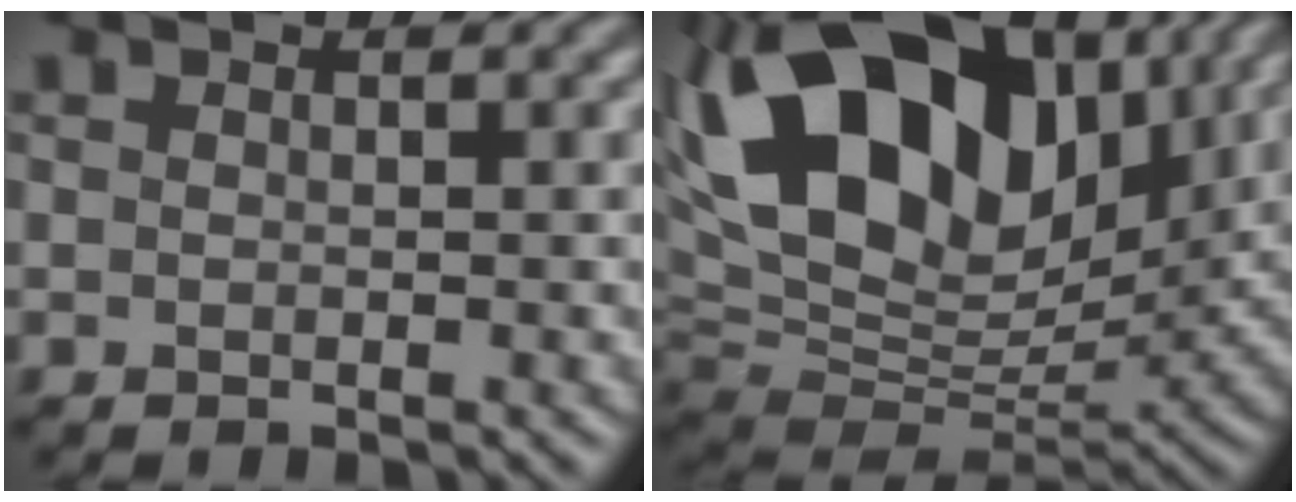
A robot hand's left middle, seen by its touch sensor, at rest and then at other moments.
{"total": 15.8, "force": [6.0, 10.0, 10.6], "torque": [-0.192, 0.027, 0.103]}